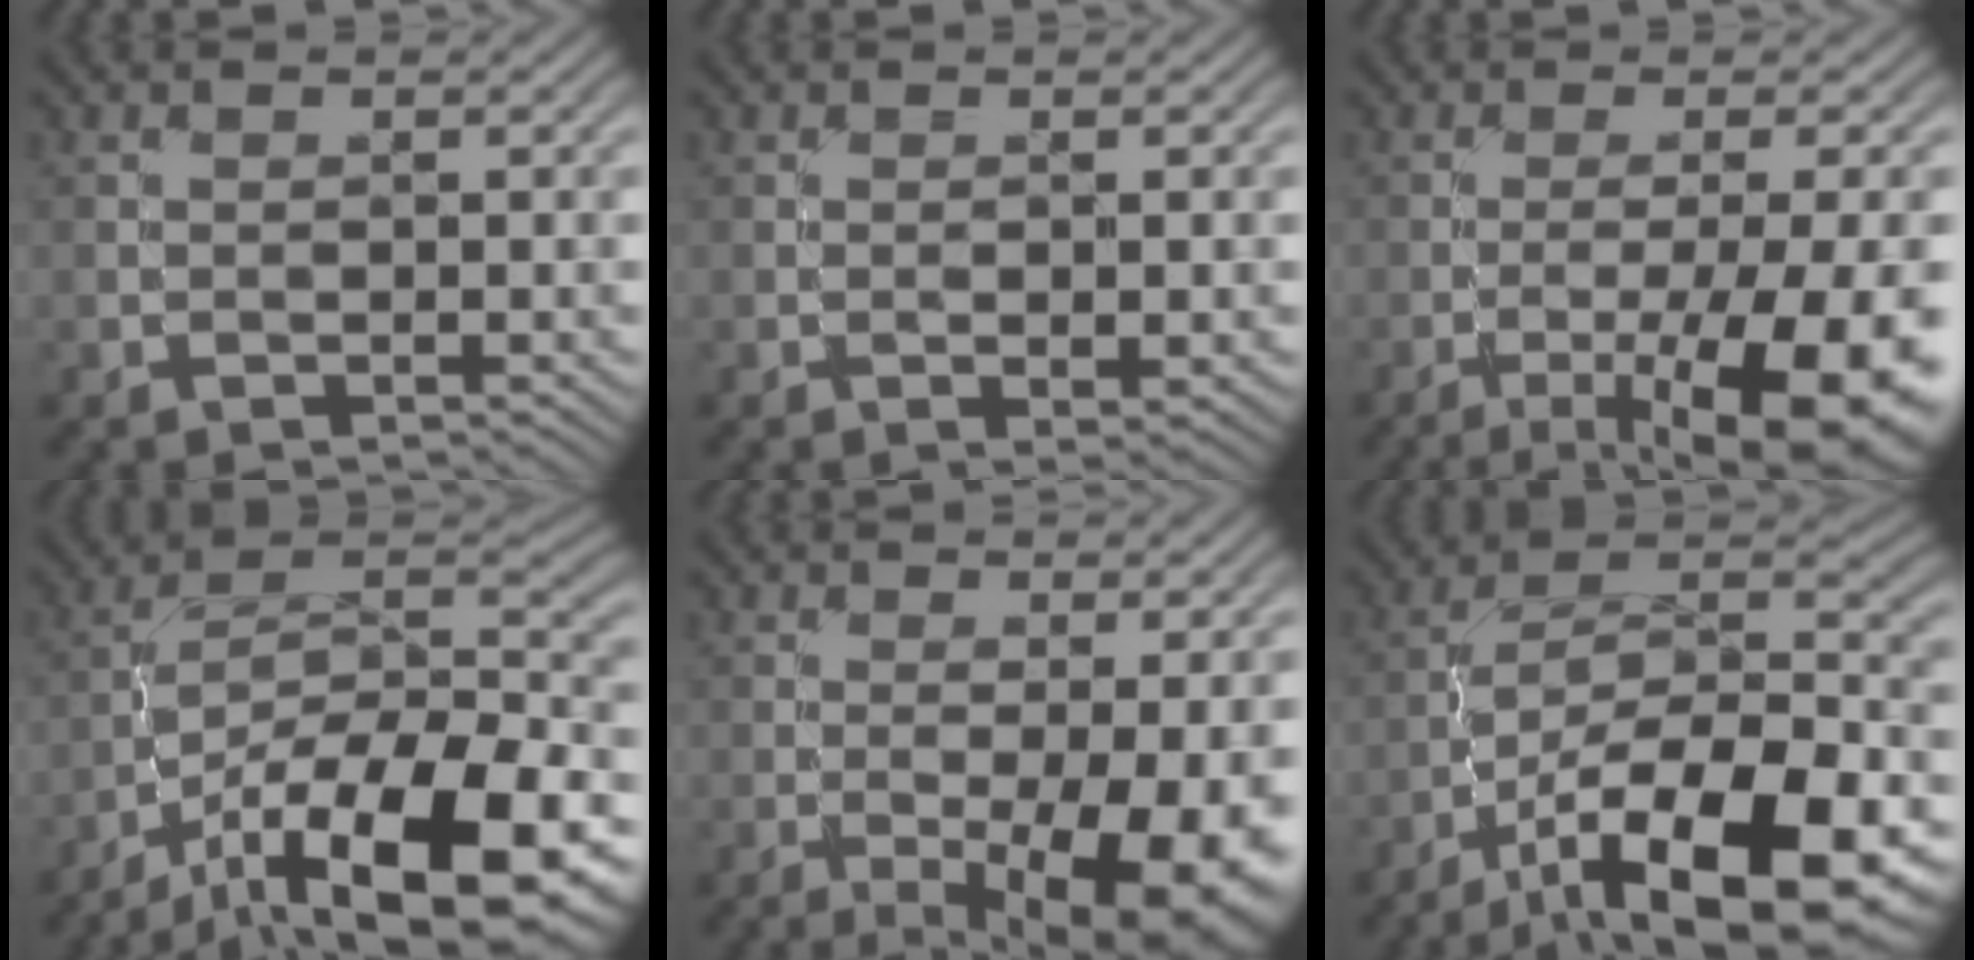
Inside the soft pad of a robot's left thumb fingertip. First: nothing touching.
{"total": 1.7, "force": [-0.3, 0.7, 1.5], "torque": [-0.023, 0.000, -0.004]}
{"total": 14.0, "force": [-6.8, 3.5, 11.7], "torque": [-0.179, -0.012, -0.094]}
{"total": 19.0, "force": [-11.5, 7.1, 13.4], "torque": [-0.213, -0.023, -0.196]}
{"total": 10.0, "force": [-3.0, 3.0, 9.0], "torque": [-0.131, -0.011, -0.033]}
{"total": 18.5, "force": [-10.2, 6.7, 13.9], "torque": [-0.215, -0.007, -0.176]}